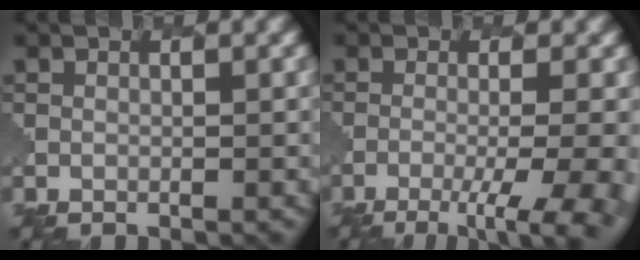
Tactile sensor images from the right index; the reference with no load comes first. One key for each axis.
{"total": 7.6, "fx": -3.1, "fy": 2.4, "fz": 6.5, "tx": -0.089, "ty": -0.011, "tz": -0.038}